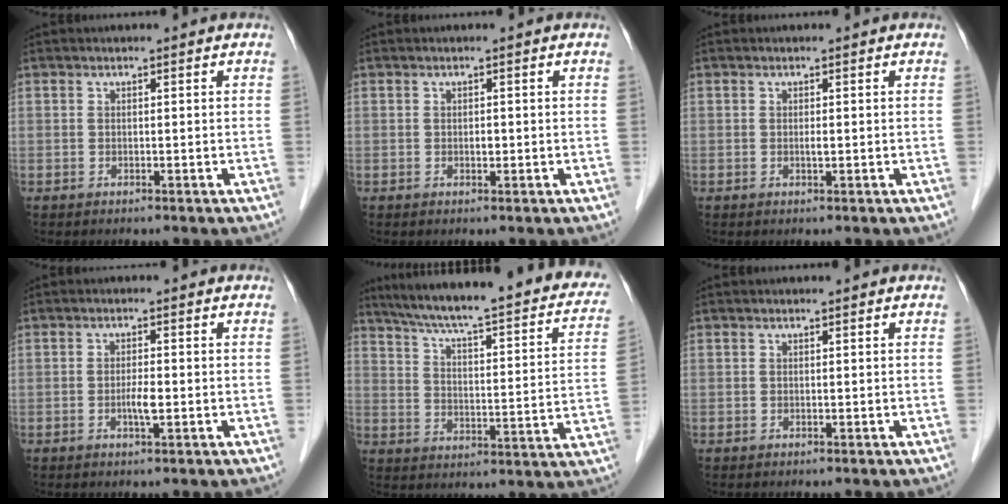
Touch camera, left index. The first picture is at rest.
{"total": 0.7, "force": [-0.1, 0.4, 0.6], "torque": [-0.011, 0.001, -0.002]}
{"total": 0.6, "force": [0.0, 0.1, 0.6], "torque": [-0.013, -0.001, -0.001]}
{"total": 2.3, "force": [-0.6, 0.3, 2.2], "torque": [-0.043, 0.000, -0.010]}
{"total": 29.1, "force": [23.9, 4.5, 16.0], "torque": [-0.239, -0.021, 0.300]}
{"total": 0.0}